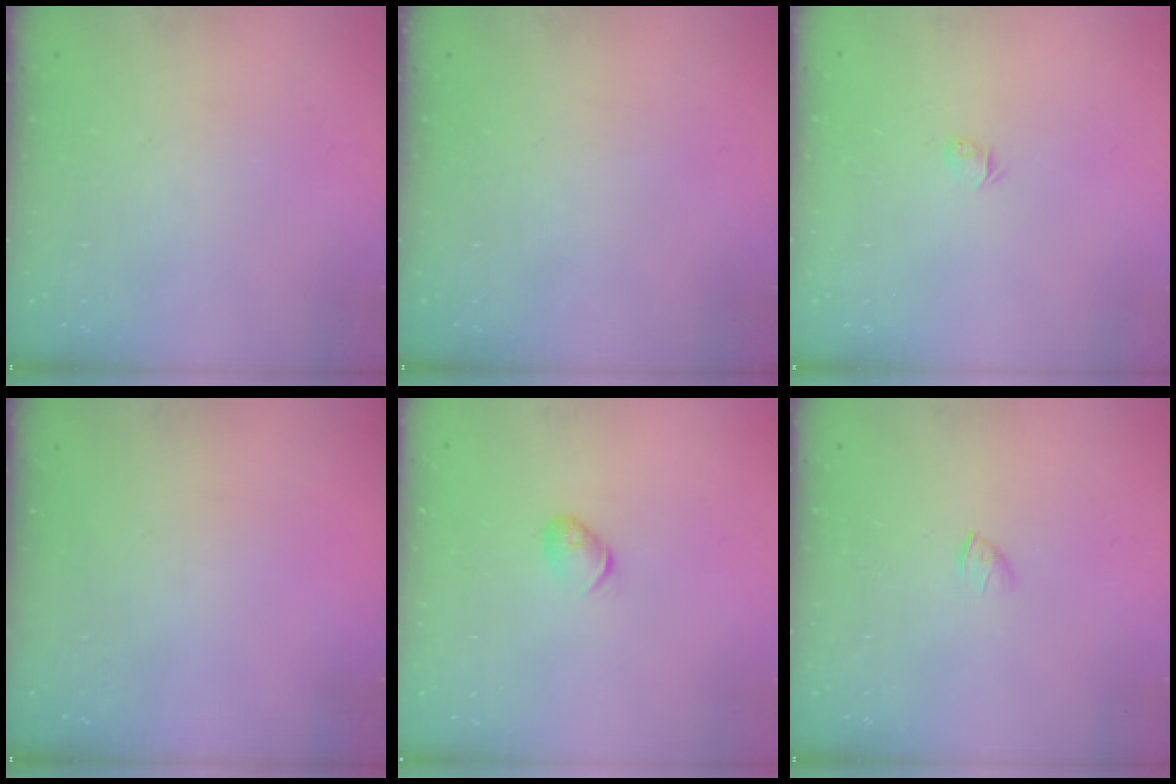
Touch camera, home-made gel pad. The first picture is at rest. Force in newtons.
{"total": 0.0}
{"total": 2.6, "press": 2.5, "slide": 0.6}
{"total": 0.0}
{"total": 7.0, "press": 6.9, "slide": 1.1}
{"total": 1.5, "press": 1.4, "slide": 0.4}